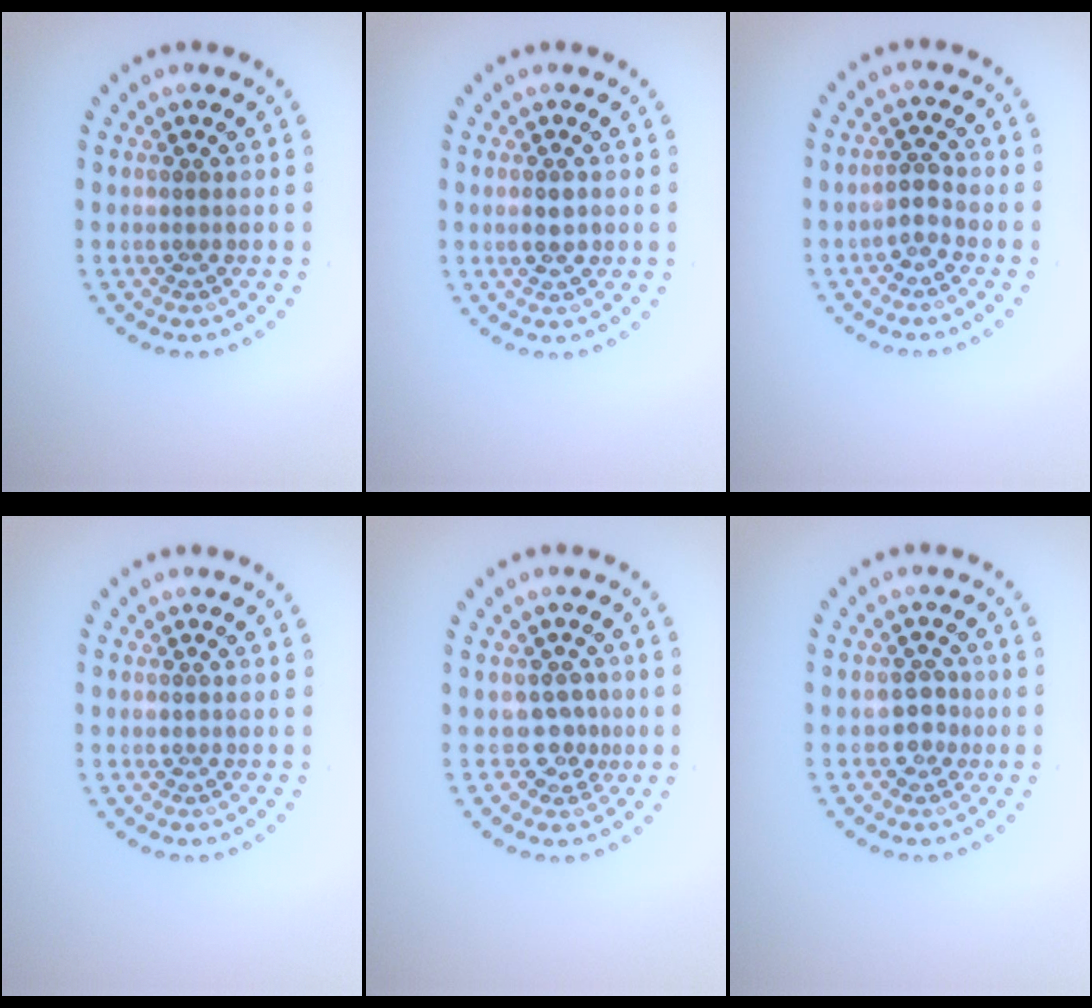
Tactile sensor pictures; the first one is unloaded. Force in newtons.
{"total": 1.4, "press": 1.3, "slide": 0.2}
{"total": 1.6, "press": 1.3, "slide": 0.9}
{"total": 0.0}
{"total": 2.2, "press": 1.5, "slide": 1.6}
{"total": 1.8, "press": 1.4, "slide": 1.1}